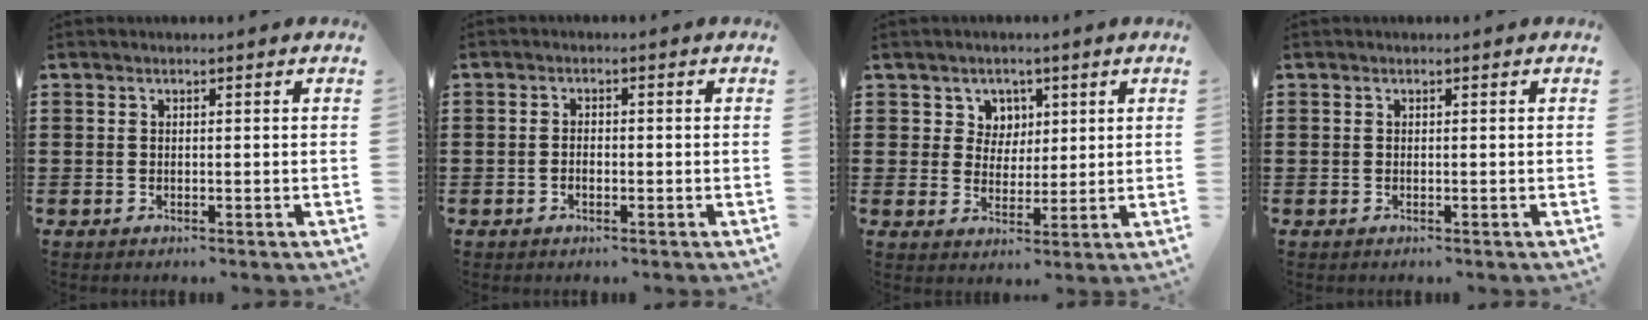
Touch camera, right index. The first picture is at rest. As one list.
[{"total": 1.2, "force": [-0.5, 0.5, 0.9], "torque": [-0.019, -0.003, -0.009]}, {"total": 4.1, "force": [2.0, 3.6, 0.3], "torque": [-0.028, 0.015, 0.035]}, {"total": 0.0}]